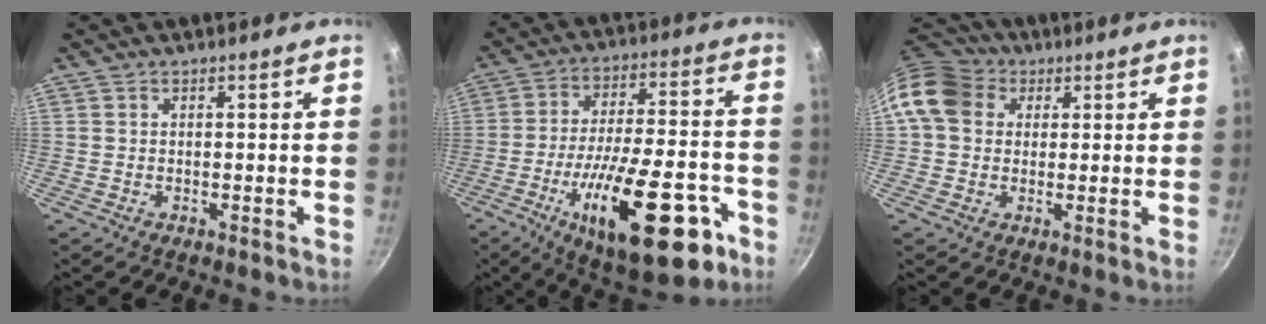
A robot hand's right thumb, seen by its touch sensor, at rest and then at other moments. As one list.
[{"total": 24.7, "force": [-10.9, 9.3, 20.1], "torque": [-0.277, 0.038, -0.156]}, {"total": 10.8, "force": [2.8, 9.0, 5.3], "torque": [-0.078, 0.019, 0.035]}]